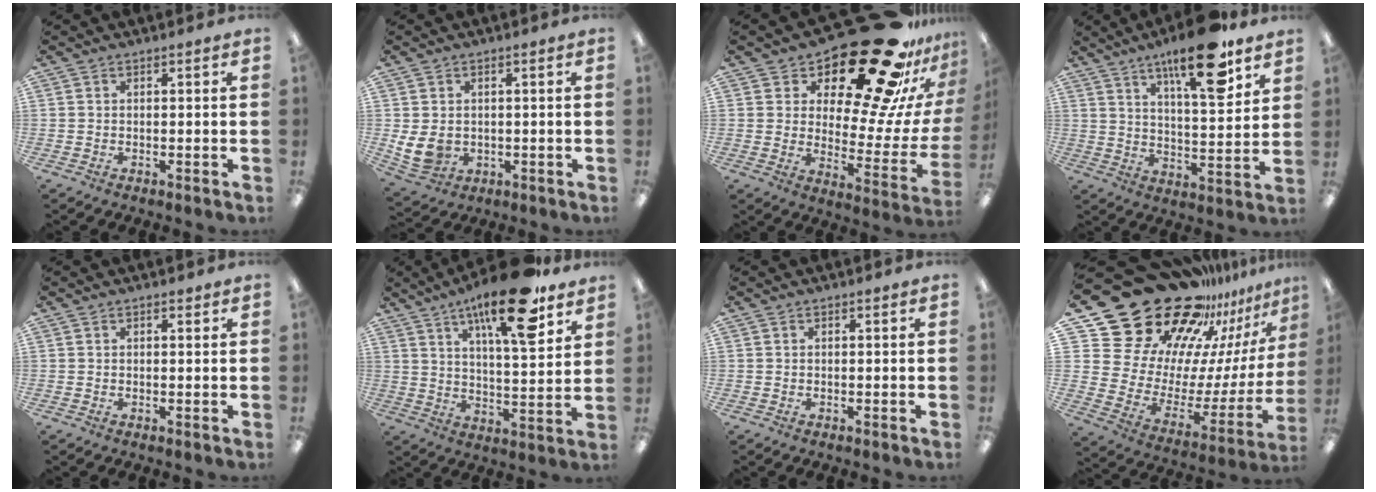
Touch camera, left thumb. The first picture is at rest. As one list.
[{"total": 6.1, "force": [0.1, 5.2, 3.2], "torque": [-0.065, 0.000, 0.005]}, {"total": 26.9, "force": [19.0, 9.6, 16.4], "torque": [-0.207, -0.152, 0.314]}, {"total": 17.1, "force": [11.1, 4.9, 11.9], "torque": [-0.181, -0.055, 0.175]}, {"total": 0.7, "force": [0.5, 0.4, 0.4], "torque": [-0.001, -0.001, 0.007]}, {"total": 18.3, "force": [11.6, 5.3, 13.2], "torque": [-0.205, -0.053, 0.180]}, {"total": 0.0}, {"total": 30.1, "force": [22.0, 16.0, 12.9], "torque": [-0.201, -0.206, 0.437]}]